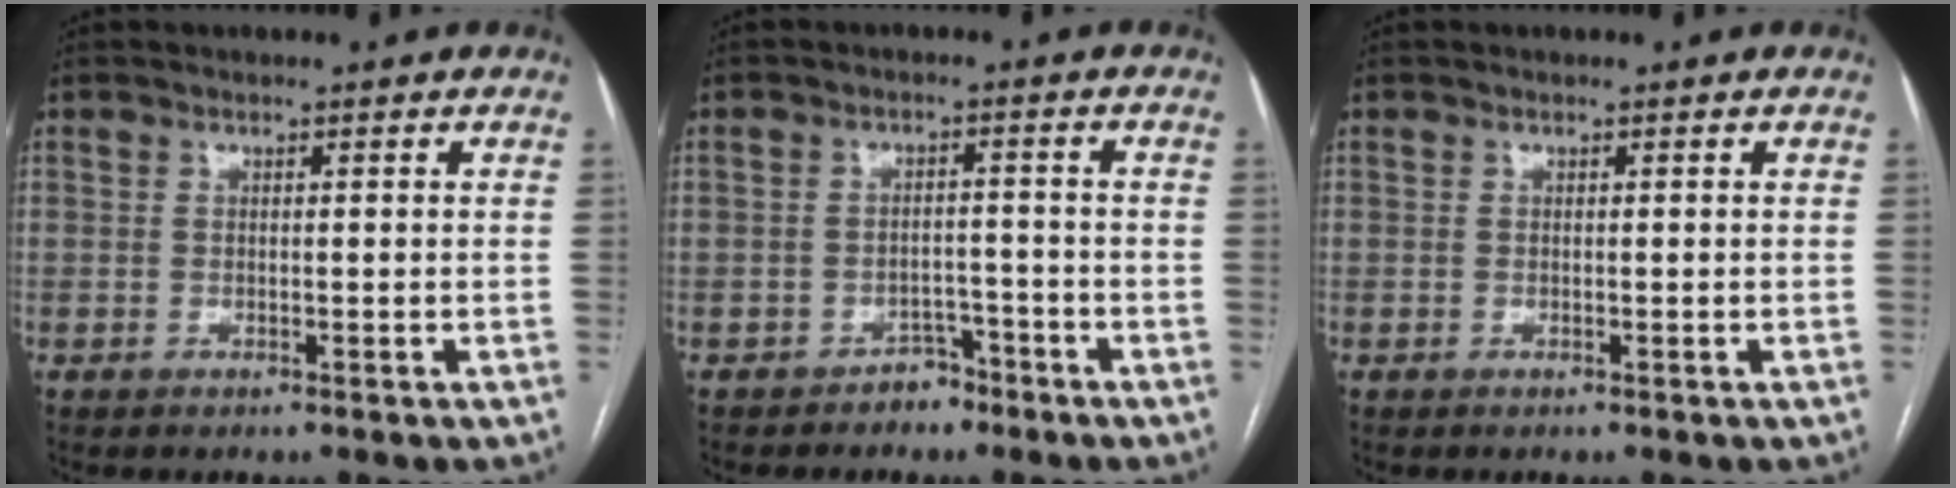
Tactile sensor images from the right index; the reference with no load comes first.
{"total": 3.0, "force": [-2.3, 2.0, 0.3], "torque": [-0.002, 0.011, -0.034]}
{"total": 0.0}